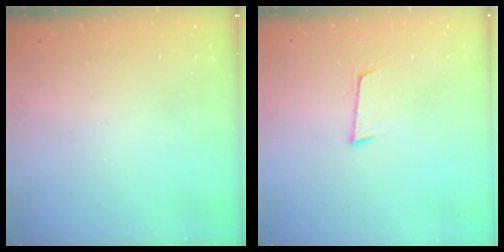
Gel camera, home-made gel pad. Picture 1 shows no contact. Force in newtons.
{"total": 5.8, "press": 5.5, "slide": 1.9}